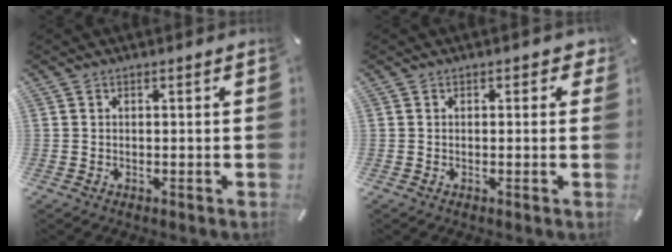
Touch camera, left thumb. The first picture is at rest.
{"total": 1.3, "force": [0.2, 1.0, 0.8], "torque": [-0.008, 0.004, 0.000]}